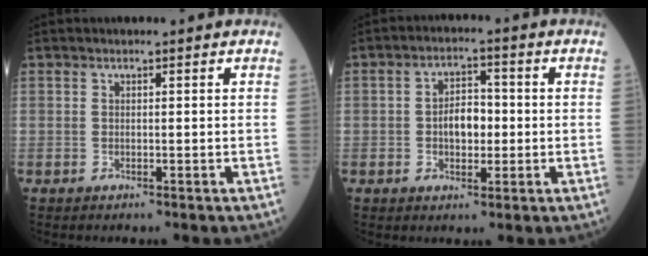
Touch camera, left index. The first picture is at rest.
{"total": 5.2, "force": [-0.7, 2.9, 4.2], "torque": [-0.074, 0.010, -0.012]}